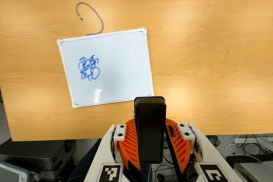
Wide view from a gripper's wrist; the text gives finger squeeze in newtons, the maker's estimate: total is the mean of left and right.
{"total": 7.5, "left": 6.7, "right": 8.3}